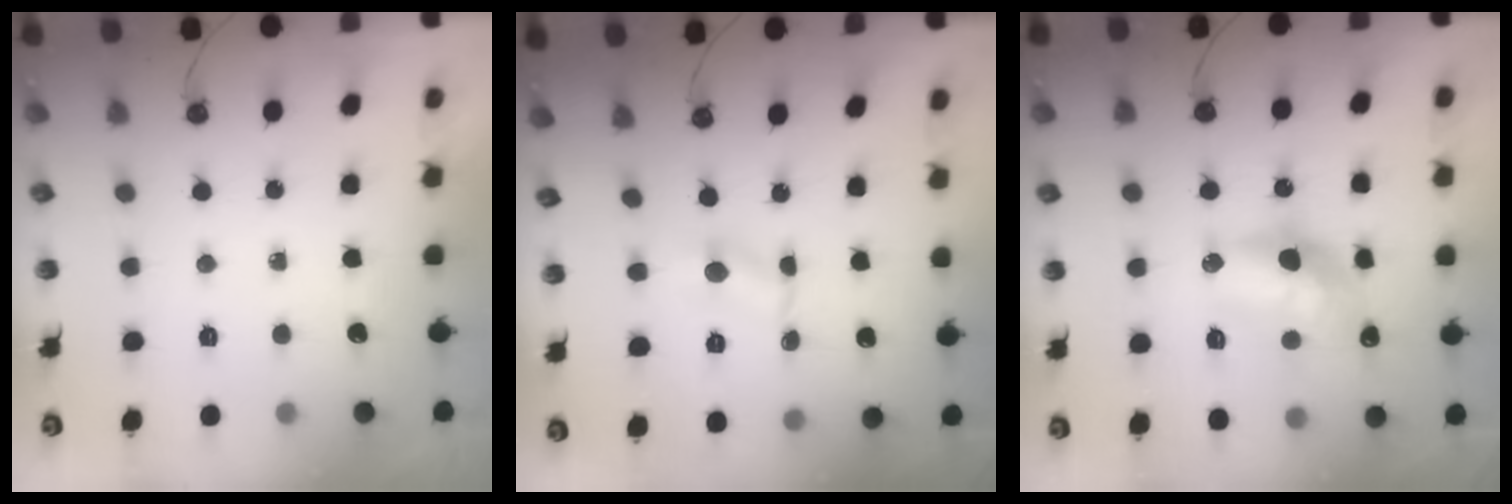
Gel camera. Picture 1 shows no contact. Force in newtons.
{"total": 1.6, "press": 1.5, "slide": 0.2}
{"total": 13.3, "press": 13.3, "slide": 0.9}